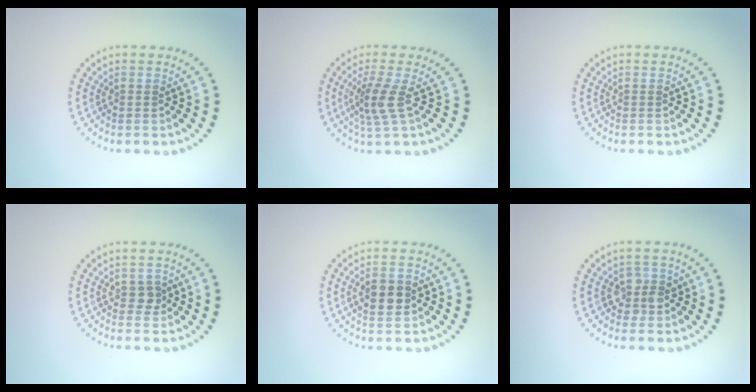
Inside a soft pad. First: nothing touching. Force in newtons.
{"total": 2.9, "press": 2.2, "slide": 1.8}
{"total": 0.0}
{"total": 1.2, "press": 1.2, "slide": 0.3}
{"total": 2.9, "press": 2.9, "slide": 0.1}
{"total": 2.3, "press": 2.1, "slide": 1.0}